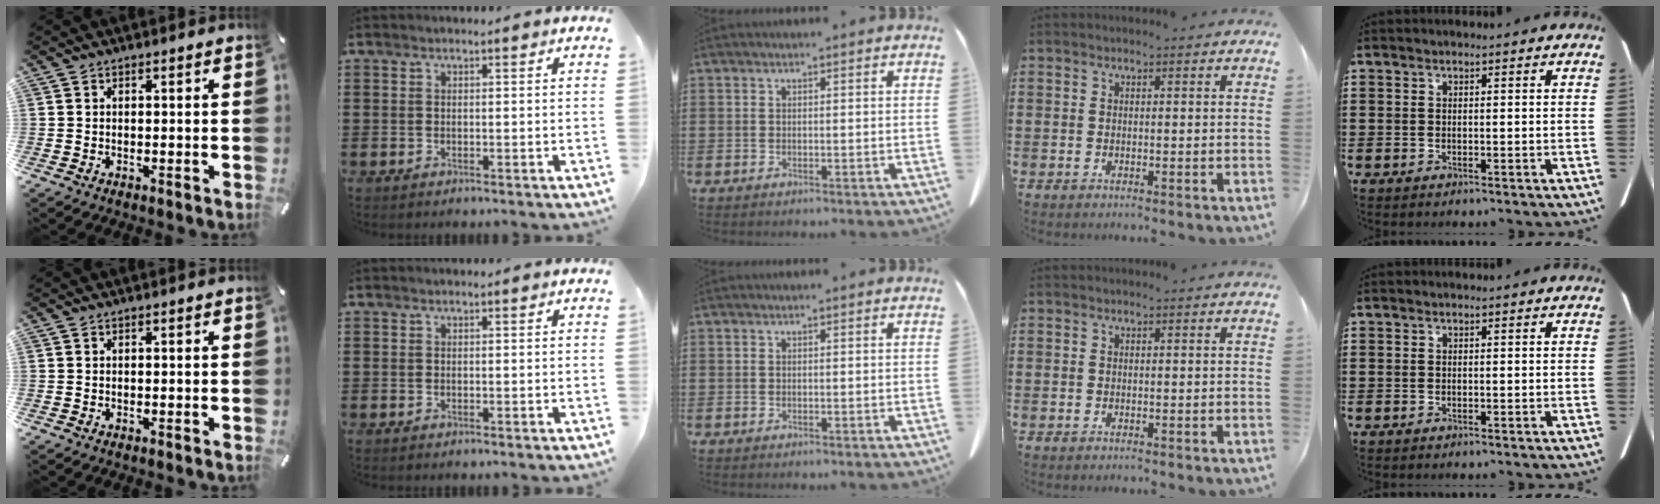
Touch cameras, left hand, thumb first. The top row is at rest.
{}